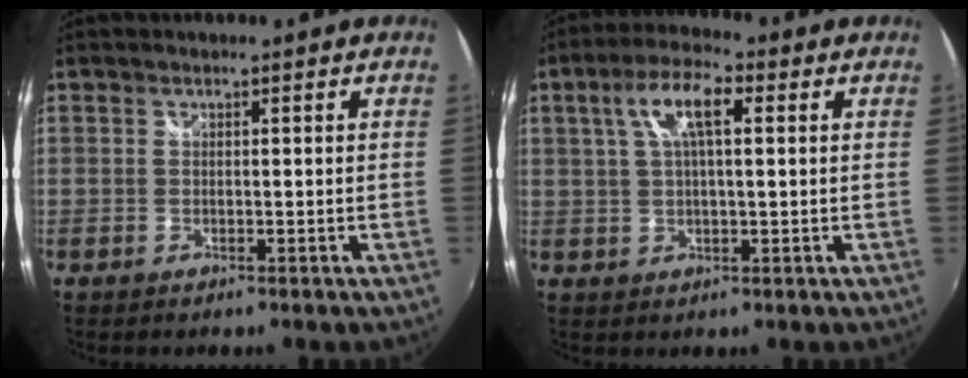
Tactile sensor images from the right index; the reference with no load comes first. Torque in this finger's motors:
{"motor_torque": [0.25, 0.04, 0.40, 0.11]}